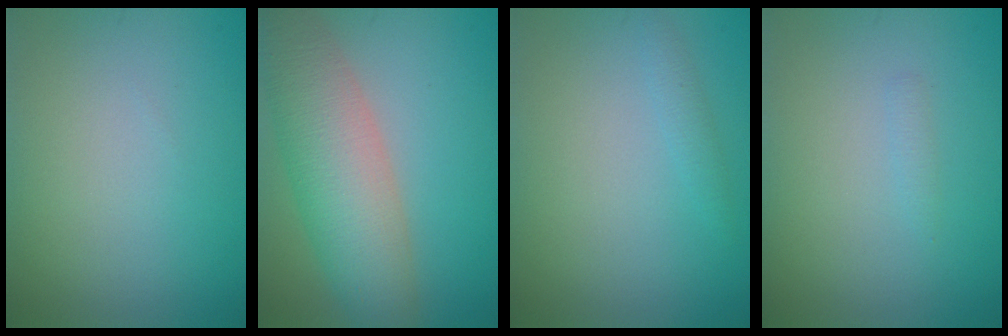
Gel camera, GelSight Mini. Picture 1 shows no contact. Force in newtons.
{"total": 8.2, "press": 8.2, "slide": 0.5}
{"total": 1.0, "press": 1.0, "slide": 0.1}
{"total": 0.6, "press": 0.6, "slide": 0.1}